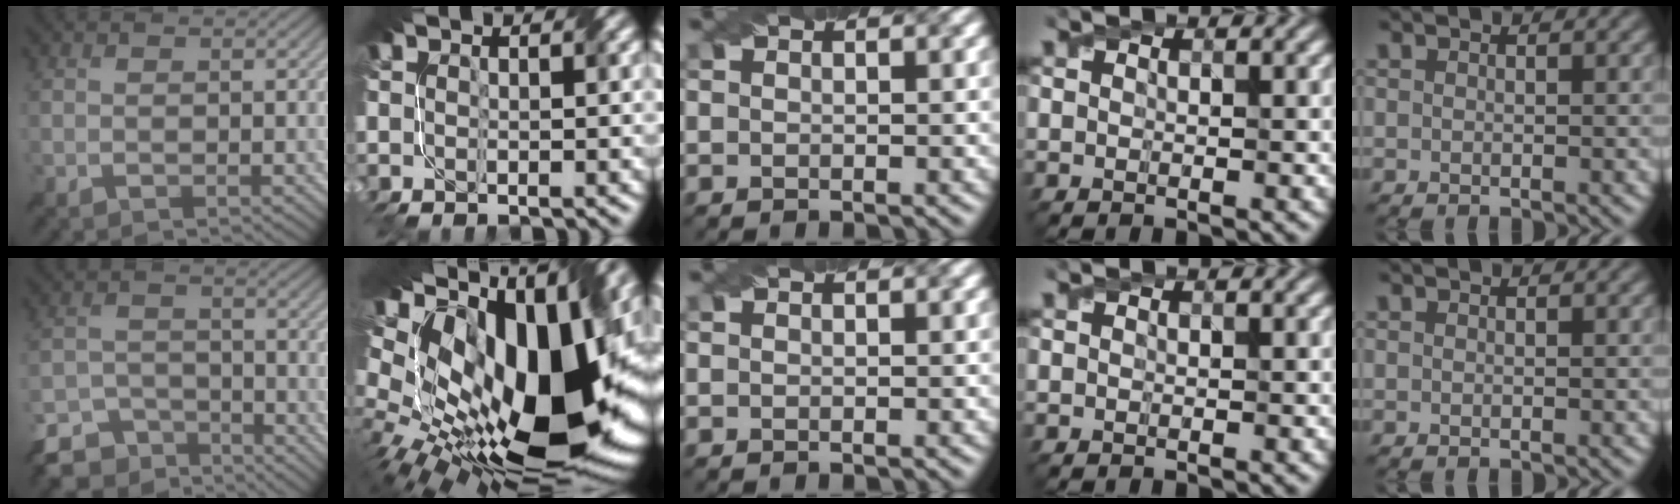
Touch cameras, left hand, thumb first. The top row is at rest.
{"thumb": {"total": 8.2, "force": [-6.8, 3.7, 2.8], "torque": [-0.058, -0.014, -0.123]}, "index": {"total": 21.0, "force": [3.2, 10.6, 17.8], "torque": [-0.333, -0.025, 0.060]}}